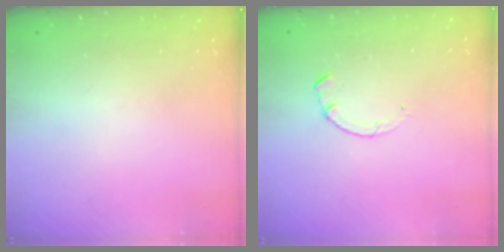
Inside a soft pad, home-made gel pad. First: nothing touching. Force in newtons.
{"total": 1.4, "press": 1.4, "slide": 0.2}